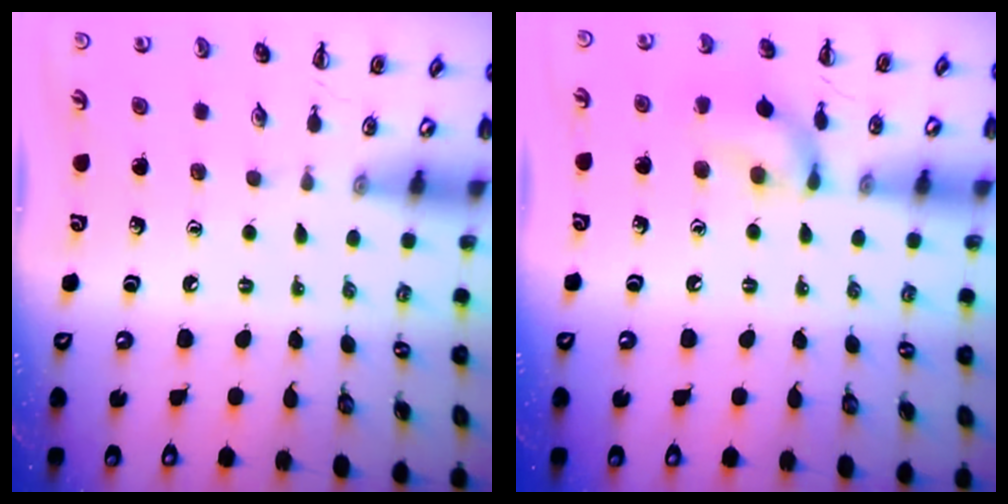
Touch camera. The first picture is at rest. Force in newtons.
{"total": 11.0, "press": 11.0, "slide": 0.6}